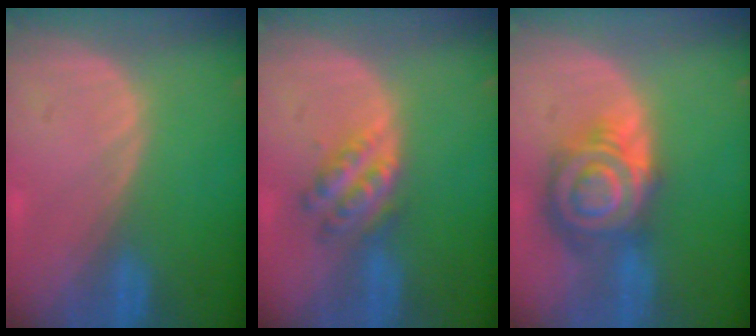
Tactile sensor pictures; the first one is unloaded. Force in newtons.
{"total": 5.4, "press": 5.0, "slide": 2.2}
{"total": 9.1, "press": 9.1, "slide": 0.6}